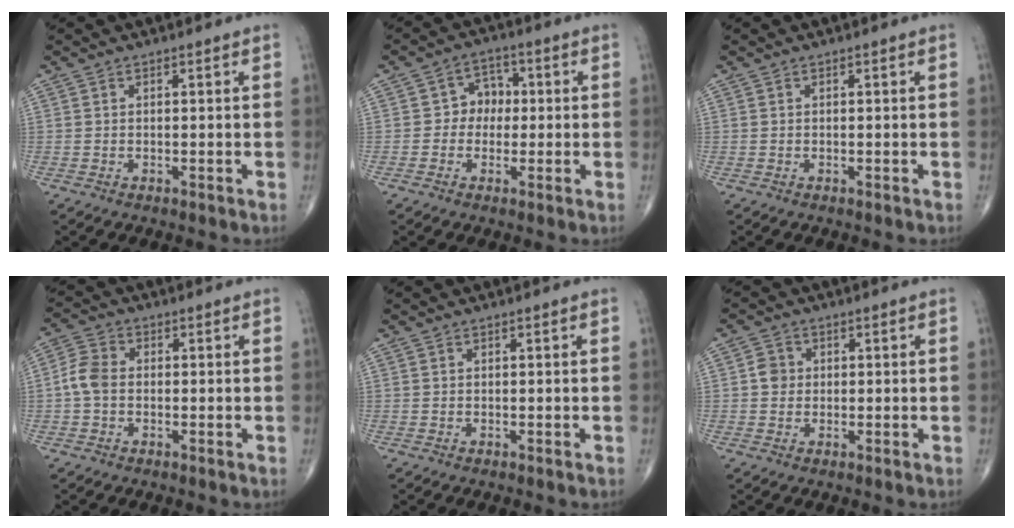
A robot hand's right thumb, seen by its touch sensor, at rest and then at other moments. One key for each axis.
{"total": 5.2, "fx": -0.1, "fy": 4.5, "fz": 2.6, "tx": -0.005, "ty": 0.016, "tz": -0.014}
{"total": 0.0}
{"total": 4.8, "fx": -0.6, "fy": 3.5, "fz": 3.3, "tx": -0.067, "ty": 0.014, "tz": -0.021}
{"total": 0.0}
{"total": 2.9, "fx": 0.2, "fy": 2.7, "fz": 1.1, "tx": -0.006, "ty": 0.005, "tz": -0.002}